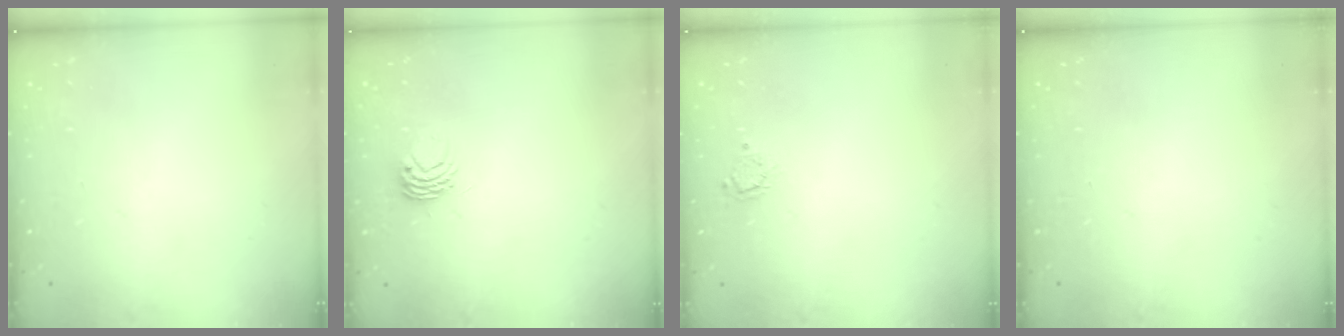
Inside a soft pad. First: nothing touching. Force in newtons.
{"total": 4.1, "press": 4.1, "slide": 0.3}
{"total": 2.8, "press": 2.8, "slide": 0.3}
{"total": 0.0}